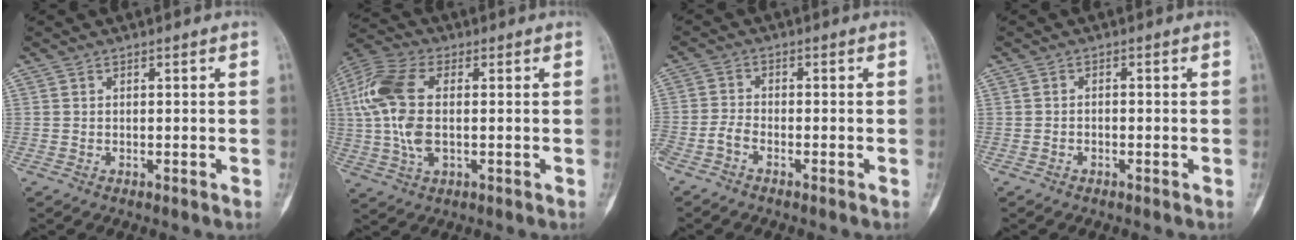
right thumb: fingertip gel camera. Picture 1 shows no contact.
{"total": 13.6, "force": [0.9, 7.2, 11.4], "torque": [-0.264, 0.015, 0.013]}
{"total": 2.9, "force": [-2.0, 1.0, 1.9], "torque": [-0.050, 0.011, -0.045]}
{"total": 0.7, "force": [-0.5, 0.3, 0.4], "torque": [-0.006, 0.005, -0.010]}